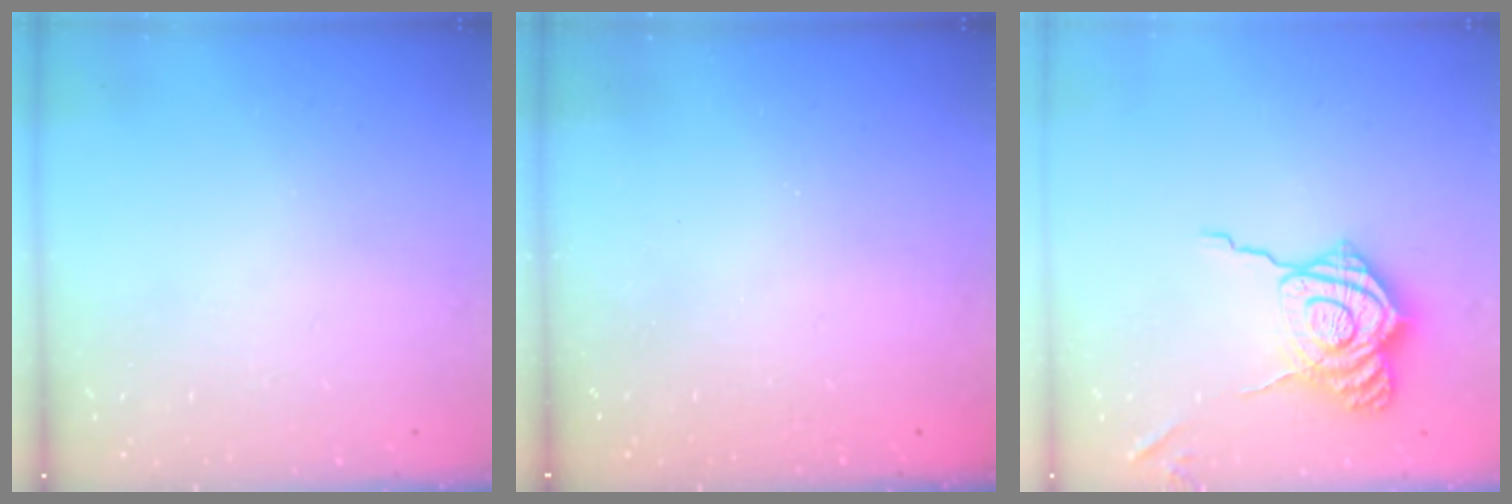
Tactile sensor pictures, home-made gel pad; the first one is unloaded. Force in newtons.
{"total": 2.6, "press": 2.5, "slide": 0.9}
{"total": 16.6, "press": 16.5, "slide": 1.4}